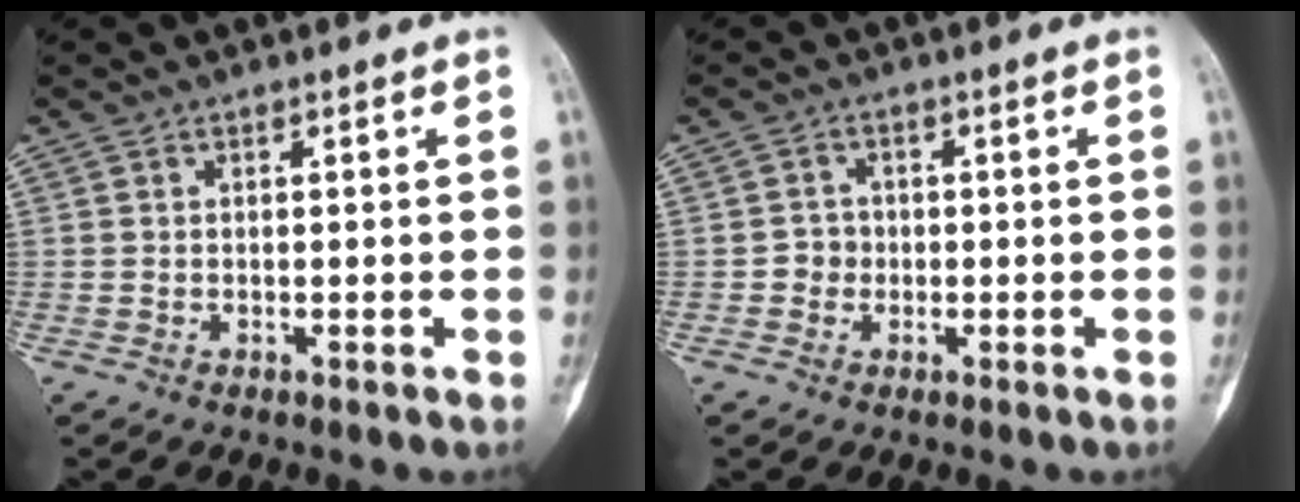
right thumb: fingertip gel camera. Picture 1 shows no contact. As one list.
[{"total": 2.5, "force": [-0.5, 2.4, 0.6], "torque": [0.004, 0.010, -0.014]}]